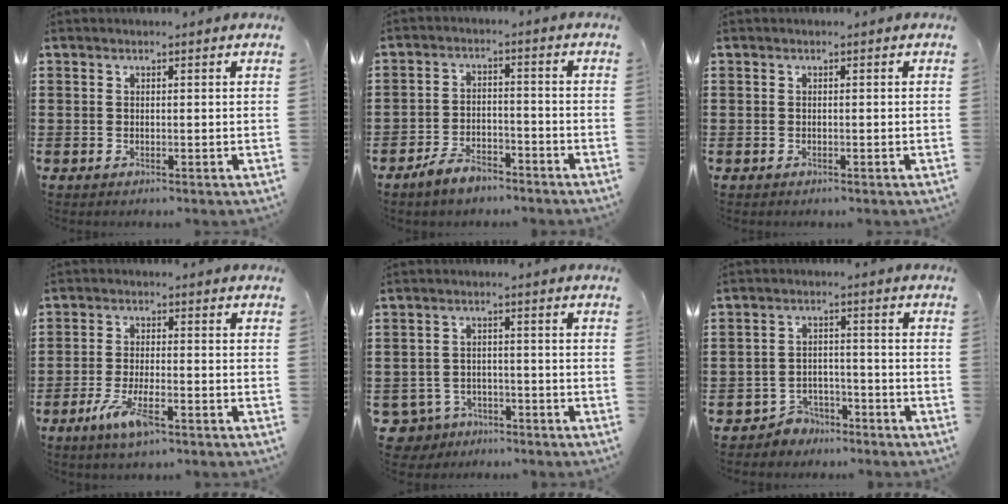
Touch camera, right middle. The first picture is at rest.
{"total": 4.6, "force": [-4.0, 1.6, 1.6], "torque": [-0.033, 0.012, -0.080]}
{"total": 0.0}
{"total": 6.2, "force": [-3.2, 1.6, 5.1], "torque": [-0.113, -0.012, -0.060]}
{"total": 3.6, "force": [-3.2, 1.5, 0.4], "torque": [-0.037, -0.004, -0.075]}
{"total": 3.6, "force": [-3.4, 1.2, -0.1], "torque": [-0.009, 0.004, -0.073]}